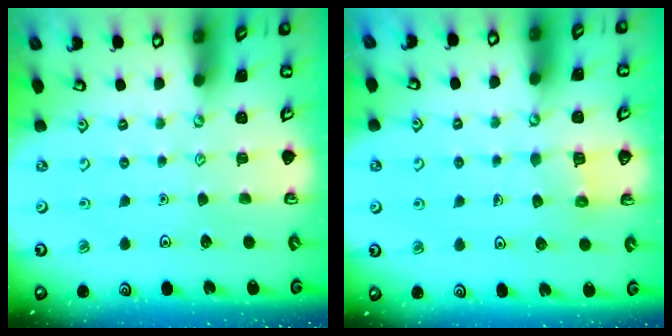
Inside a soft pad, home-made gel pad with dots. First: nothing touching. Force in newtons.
{"total": 4.4, "press": 4.4, "slide": 0.3}